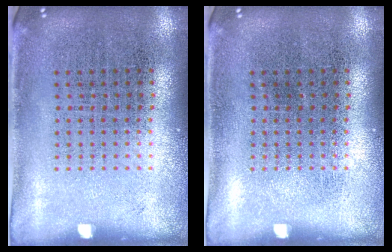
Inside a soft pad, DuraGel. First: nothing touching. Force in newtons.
{"total": 0.0}